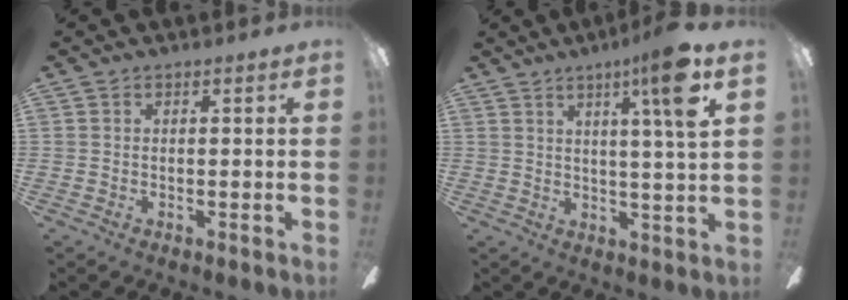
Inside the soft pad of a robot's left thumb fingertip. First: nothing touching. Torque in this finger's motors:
{"motor_torque": [1.26, 1.07, 1.09, -0.62, 0.33]}